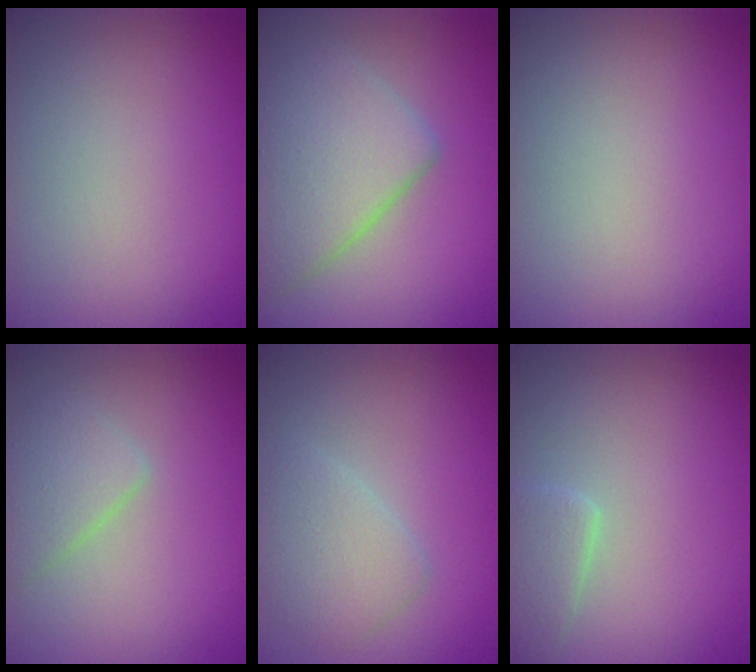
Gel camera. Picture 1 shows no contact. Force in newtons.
{"total": 6.8, "press": 6.8, "slide": 0.3}
{"total": 0.0}
{"total": 2.5, "press": 2.5, "slide": 0.1}
{"total": 2.8, "press": 2.8, "slide": 0.2}
{"total": 2.4, "press": 2.4, "slide": 0.1}